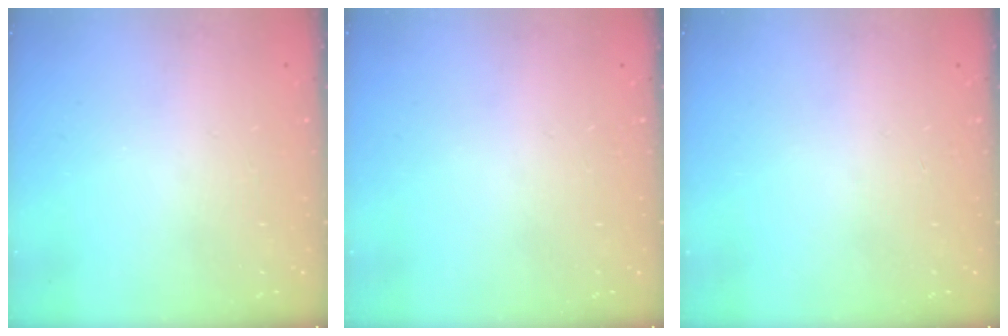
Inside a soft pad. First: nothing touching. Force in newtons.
{"total": 0.0}
{"total": 0.0}